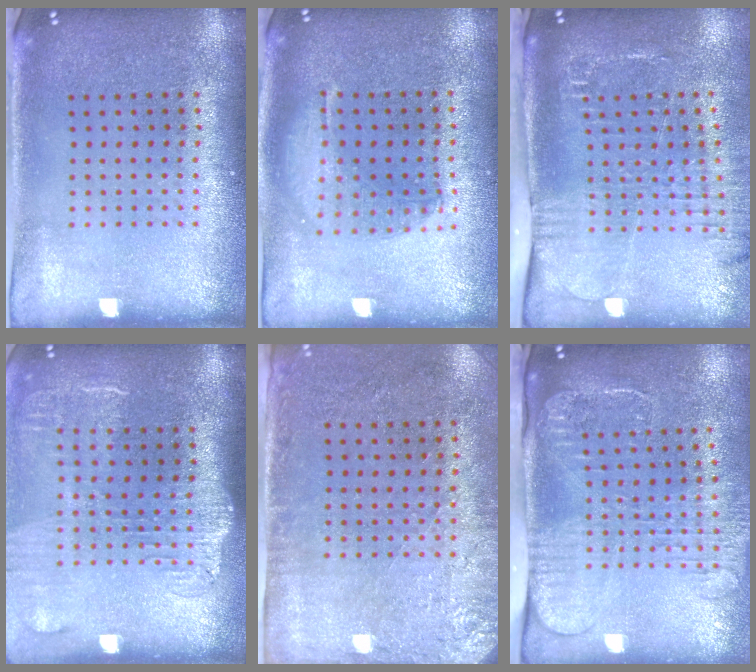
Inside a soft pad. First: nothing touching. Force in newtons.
{"total": 1.4, "press": 1.3, "slide": 0.5}
{"total": 2.6, "press": 2.1, "slide": 1.6}
{"total": 1.9, "press": 1.5, "slide": 1.2}
{"total": 2.8, "press": 2.3, "slide": 1.6}
{"total": 2.8, "press": 2.1, "slide": 1.8}